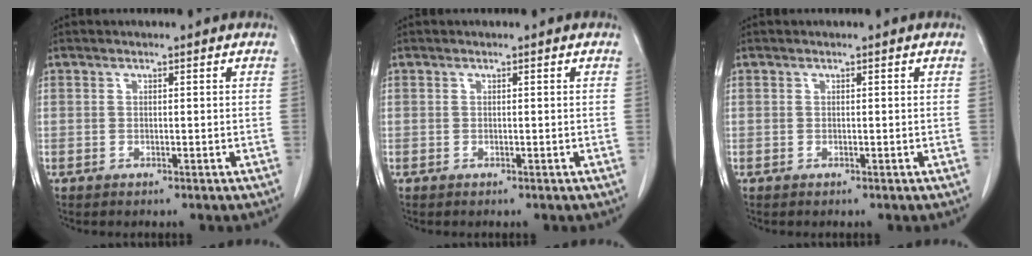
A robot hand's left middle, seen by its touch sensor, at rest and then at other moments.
{"total": 0.0}
{"total": 0.0}